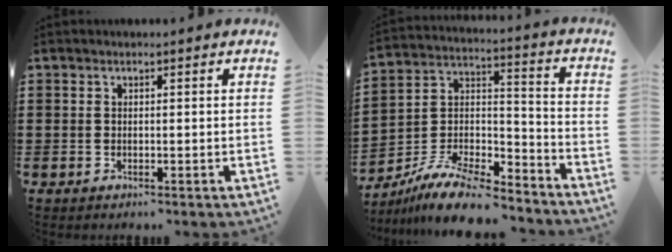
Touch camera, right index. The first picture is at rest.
{"total": 11.3, "force": [-9.9, 3.0, 4.6], "torque": [-0.095, 0.026, -0.195]}